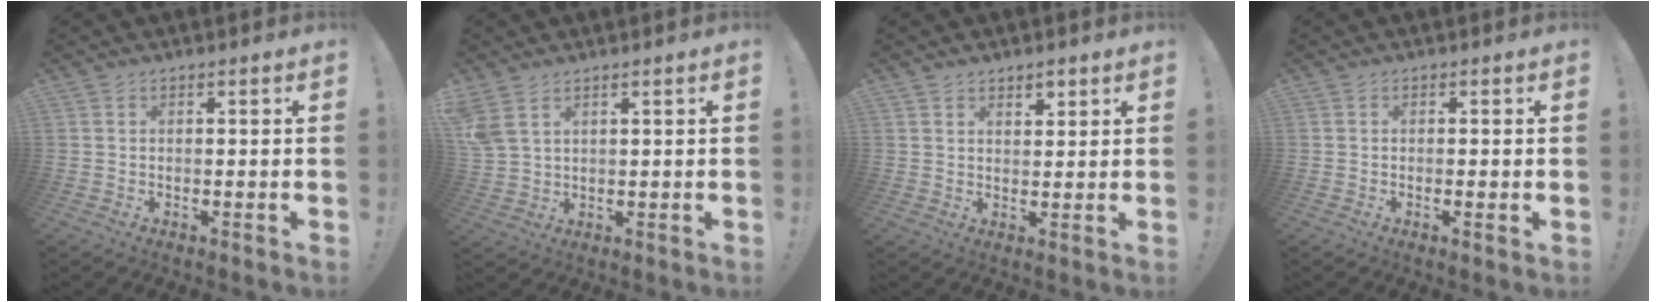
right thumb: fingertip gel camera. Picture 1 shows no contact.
{"total": 5.6, "force": [3.3, 2.7, 3.5], "torque": [-0.083, -0.008, 0.070]}
{"total": 3.1, "force": [2.4, 1.8, 0.6], "torque": [0.010, -0.018, 0.039]}
{"total": 1.3, "force": [-0.2, -0.1, 1.3], "torque": [-0.016, -0.003, -0.005]}